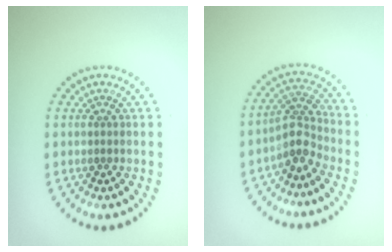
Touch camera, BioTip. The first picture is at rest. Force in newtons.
{"total": 2.9, "press": 2.2, "slide": 1.8}